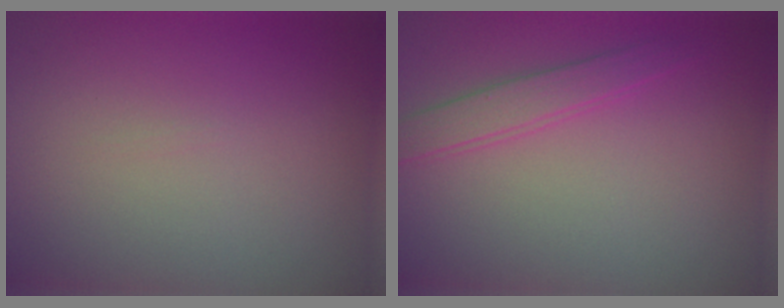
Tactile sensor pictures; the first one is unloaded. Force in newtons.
{"total": 2.1, "press": 2.1, "slide": 0.1}